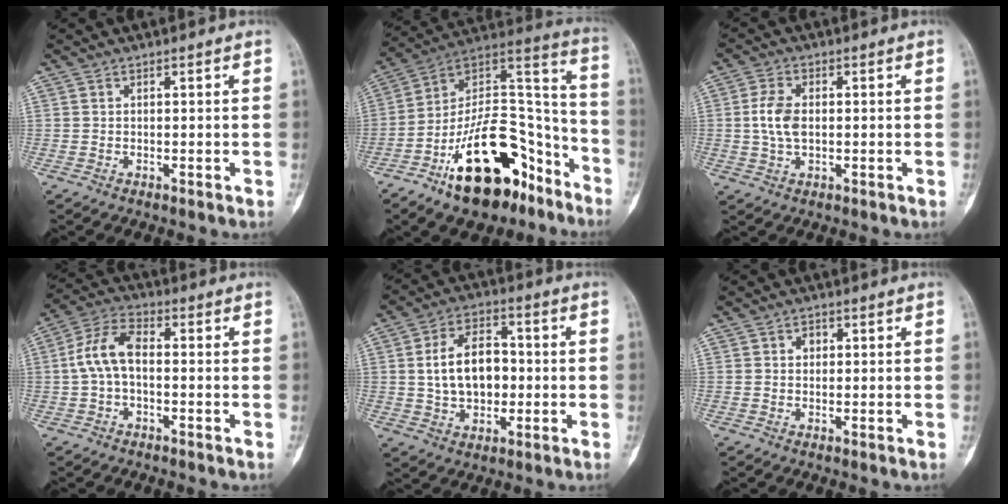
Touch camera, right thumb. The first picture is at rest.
{"total": 25.7, "force": [-14.8, 12.9, 16.6], "torque": [-0.229, 0.108, -0.237]}
{"total": 5.6, "force": [0.2, 3.2, 4.6], "torque": [-0.099, 0.003, 0.002]}
{"total": 8.0, "force": [-0.4, 4.5, 6.7], "torque": [-0.136, 0.029, -0.017]}
{"total": 11.8, "force": [0.3, 7.8, 8.9], "torque": [-0.126, 0.012, 0.005]}
{"total": 1.7, "force": [0.4, 1.4, 0.8], "torque": [-0.003, 0.002, 0.003]}